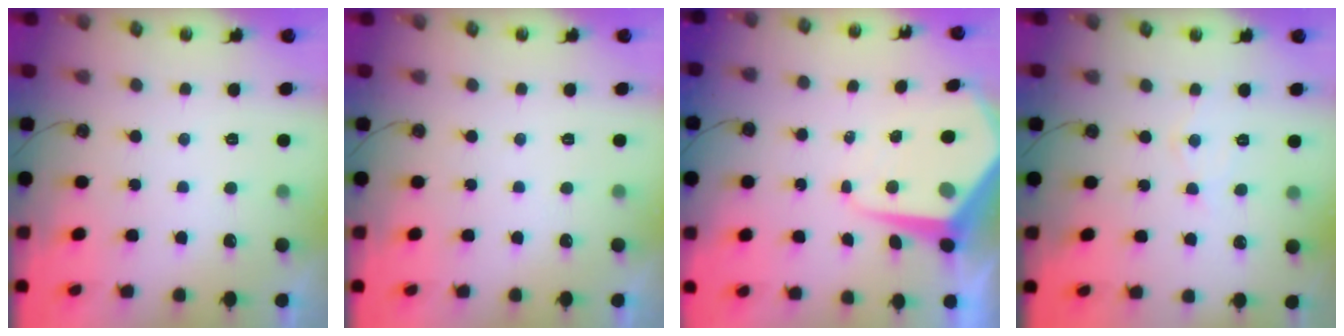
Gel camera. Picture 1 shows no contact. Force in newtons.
{"total": 0.0}
{"total": 9.5, "press": 9.4, "slide": 0.8}
{"total": 7.0, "press": 7.0, "slide": 0.8}